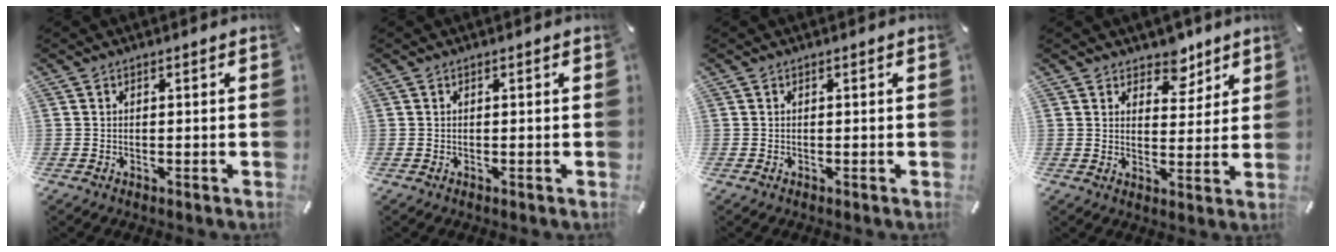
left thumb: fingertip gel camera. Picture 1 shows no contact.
{"total": 0.0}
{"total": 0.0}
{"total": 7.2, "force": [5.4, 4.7, 1.1], "torque": [-0.002, -0.041, 0.094]}